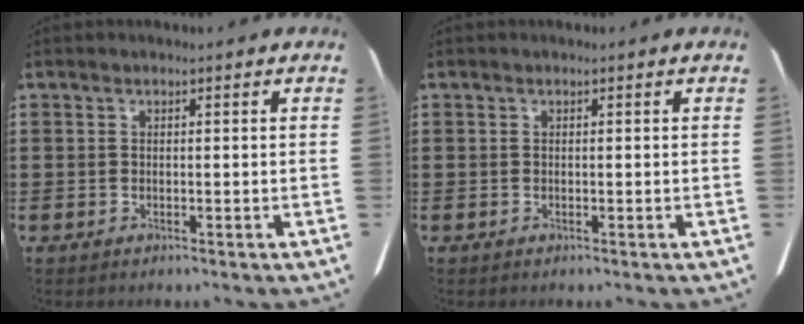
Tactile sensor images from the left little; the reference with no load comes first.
{"total": 0.0}